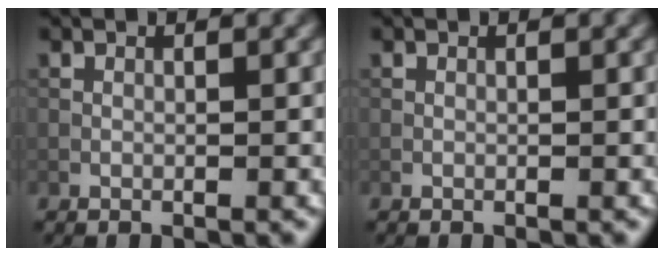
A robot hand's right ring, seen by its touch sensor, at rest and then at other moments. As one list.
[{"total": 0.0}]